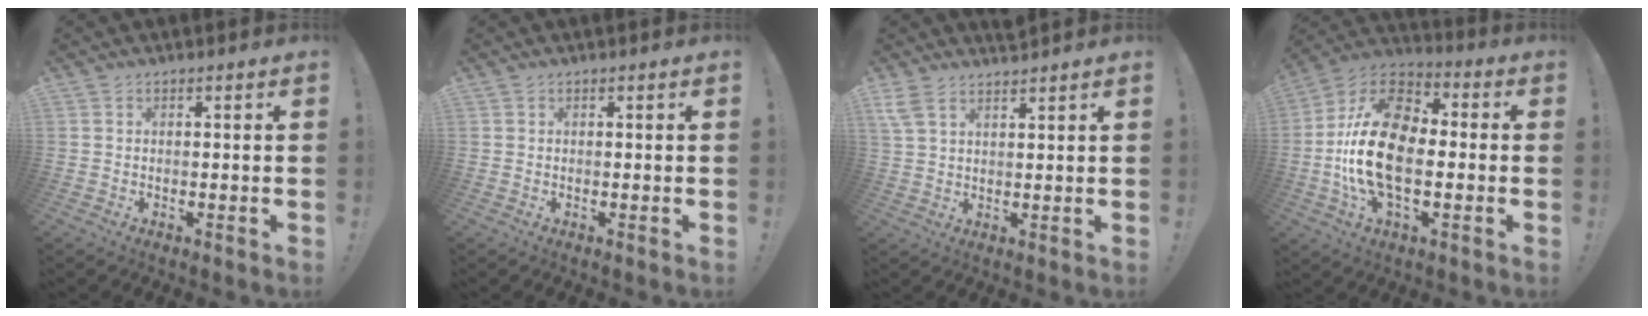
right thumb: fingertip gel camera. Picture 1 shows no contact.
{"total": 0.0}
{"total": 3.6, "force": [3.0, 0.9, 1.8], "torque": [-0.043, -0.007, 0.060]}
{"total": 21.6, "force": [-2.6, 12.7, 17.3], "torque": [-0.314, 0.021, -0.040]}